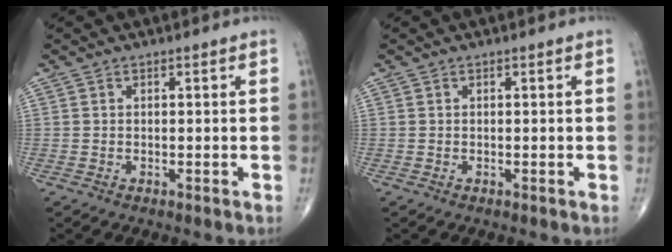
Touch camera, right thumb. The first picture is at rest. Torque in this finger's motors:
{"motor_torque": [-0.42, -0.26, -0.02, 0.01, 0.00]}